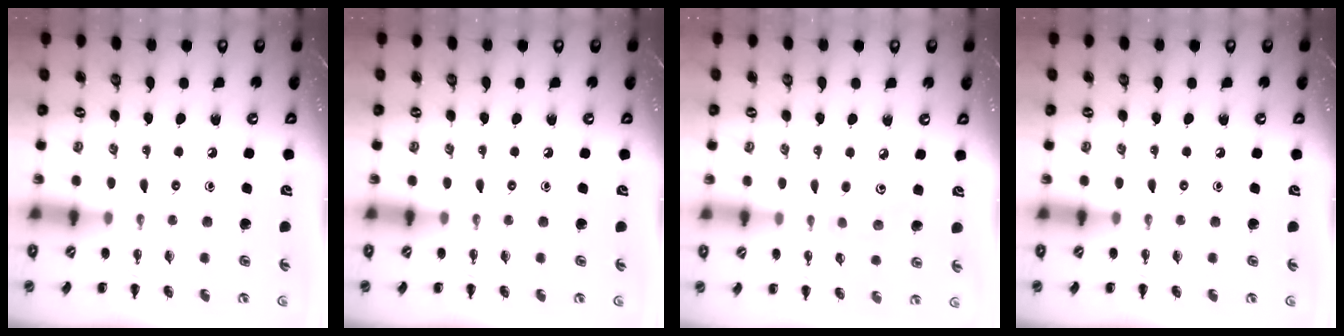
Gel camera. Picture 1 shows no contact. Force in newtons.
{"total": 0.0}
{"total": 3.5, "press": 3.4, "slide": 0.6}
{"total": 0.0}